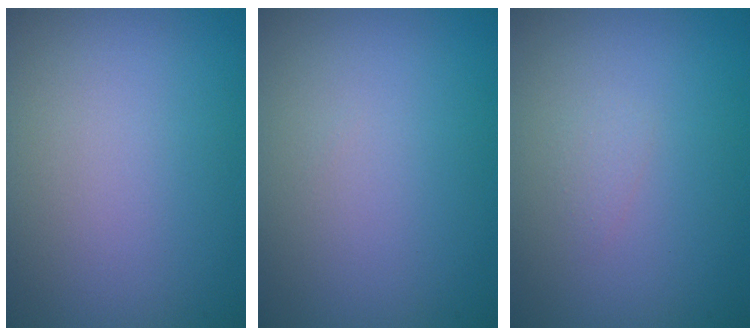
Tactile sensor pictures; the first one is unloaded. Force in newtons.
{"total": 0.0}
{"total": 0.6, "press": 0.6, "slide": 0.0}